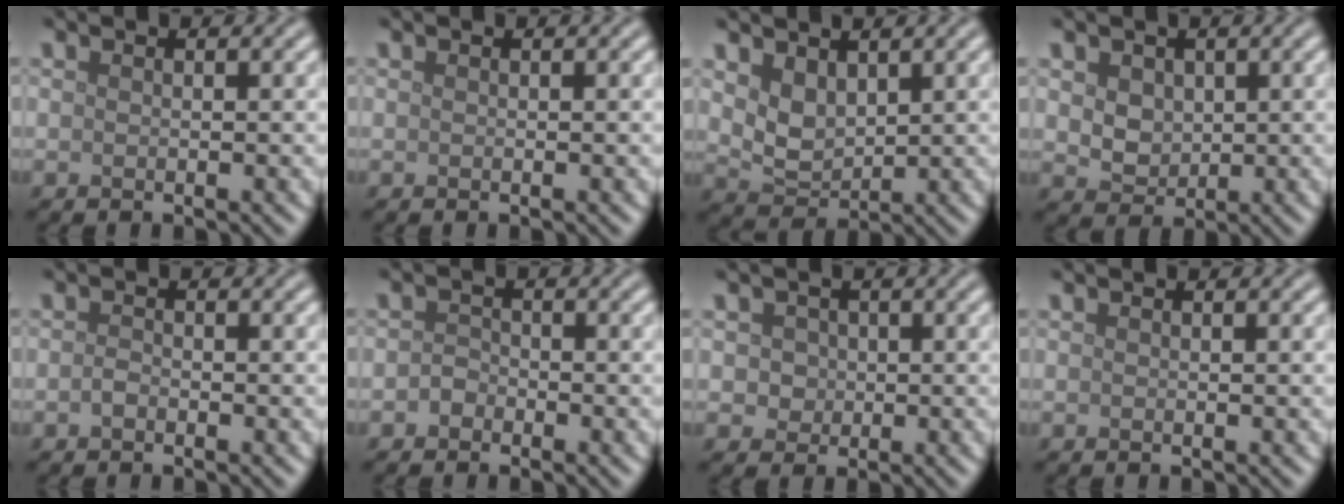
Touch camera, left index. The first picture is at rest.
{"total": 0.0}
{"total": 3.0, "force": [1.4, 1.9, 1.8], "torque": [-0.042, -0.007, 0.036]}
{"total": 3.8, "force": [1.5, 2.9, 2.0], "torque": [-0.046, 0.009, 0.026]}
{"total": 0.8, "force": [-0.4, 0.4, 0.5], "torque": [-0.012, 0.000, -0.011]}
{"total": 1.2, "force": [-0.7, 0.9, 0.3], "torque": [-0.004, 0.003, -0.015]}
{"total": 2.4, "force": [0.7, 2.0, 1.0], "torque": [-0.011, 0.009, 0.011]}
{"total": 0.0}